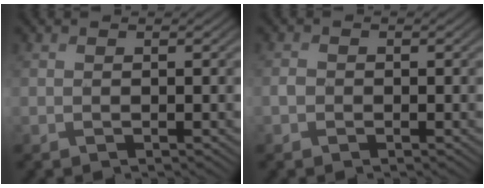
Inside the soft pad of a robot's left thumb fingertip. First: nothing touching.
{"total": 1.1, "force": [-0.4, 0.9, 0.4], "torque": [-0.007, -0.002, -0.014]}